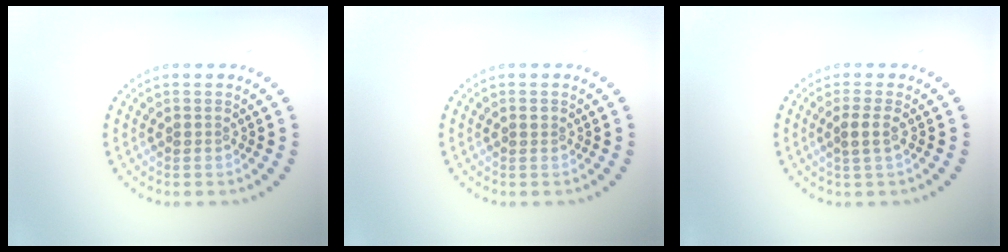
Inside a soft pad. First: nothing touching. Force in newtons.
{"total": 0.6, "press": 0.5, "slide": 0.3}
{"total": 1.6, "press": 1.3, "slide": 0.9}